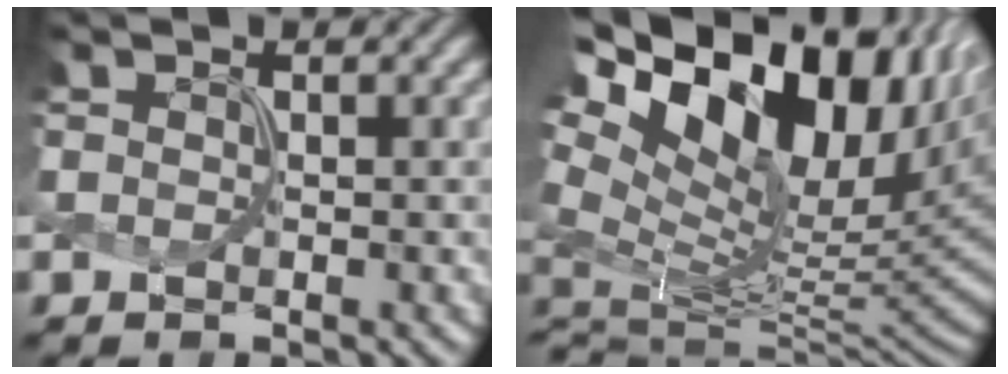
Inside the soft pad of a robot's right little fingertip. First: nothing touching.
{"total": 18.4, "force": [7.3, 10.6, 13.2], "torque": [-0.222, 0.039, 0.136]}